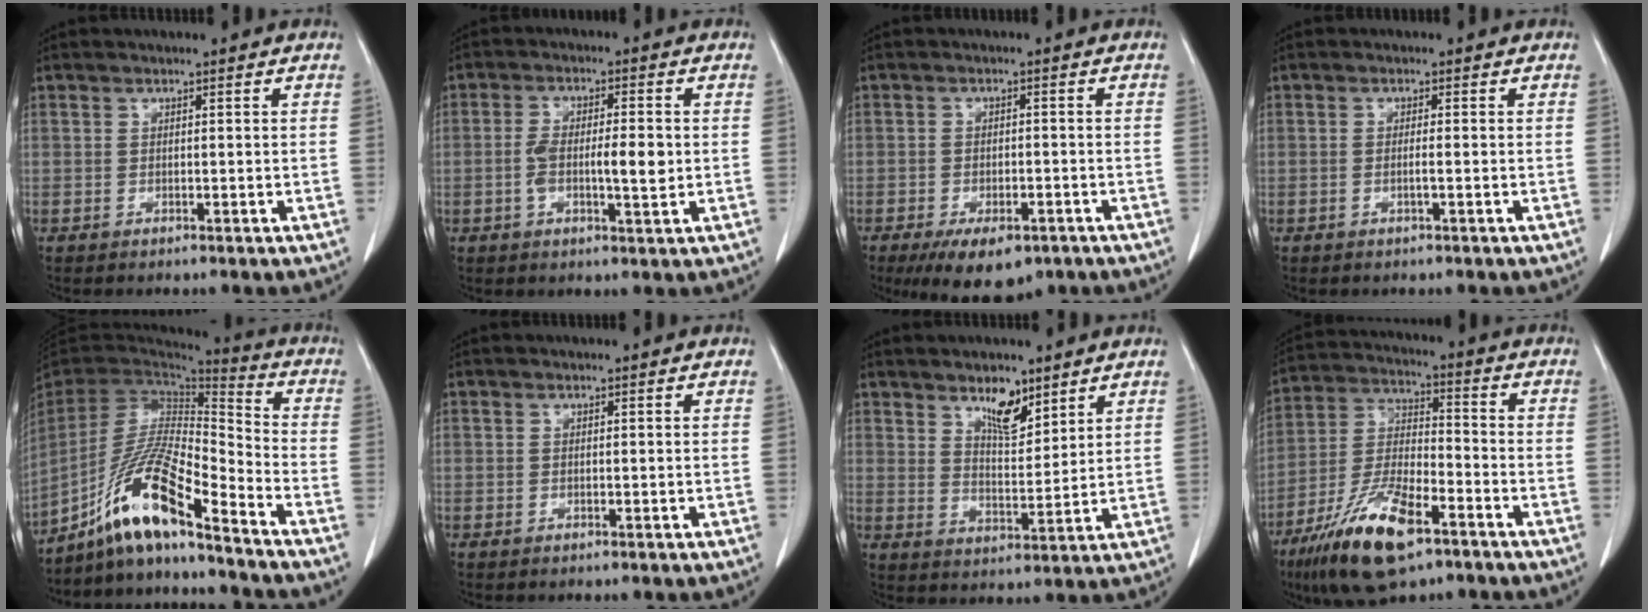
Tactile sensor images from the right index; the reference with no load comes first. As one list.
[{"total": 6.6, "force": [-0.5, 1.7, 6.4], "torque": [-0.112, 0.007, -0.007]}, {"total": 9.1, "force": [-6.1, 3.8, 5.6], "torque": [-0.083, -0.008, -0.089]}, {"total": 1.1, "force": [-0.2, -0.1, 1.0], "torque": [-0.018, 0.000, -0.003]}, {"total": 14.4, "force": [-10.1, 0.9, 10.2], "torque": [-0.202, -0.001, -0.190]}, {"total": 0.0}, {"total": 6.1, "force": [4.4, 2.2, 3.6], "torque": [-0.064, -0.006, 0.080]}, {"total": 15.1, "force": [-9.0, 4.3, 11.4], "torque": [-0.231, -0.017, -0.161]}]